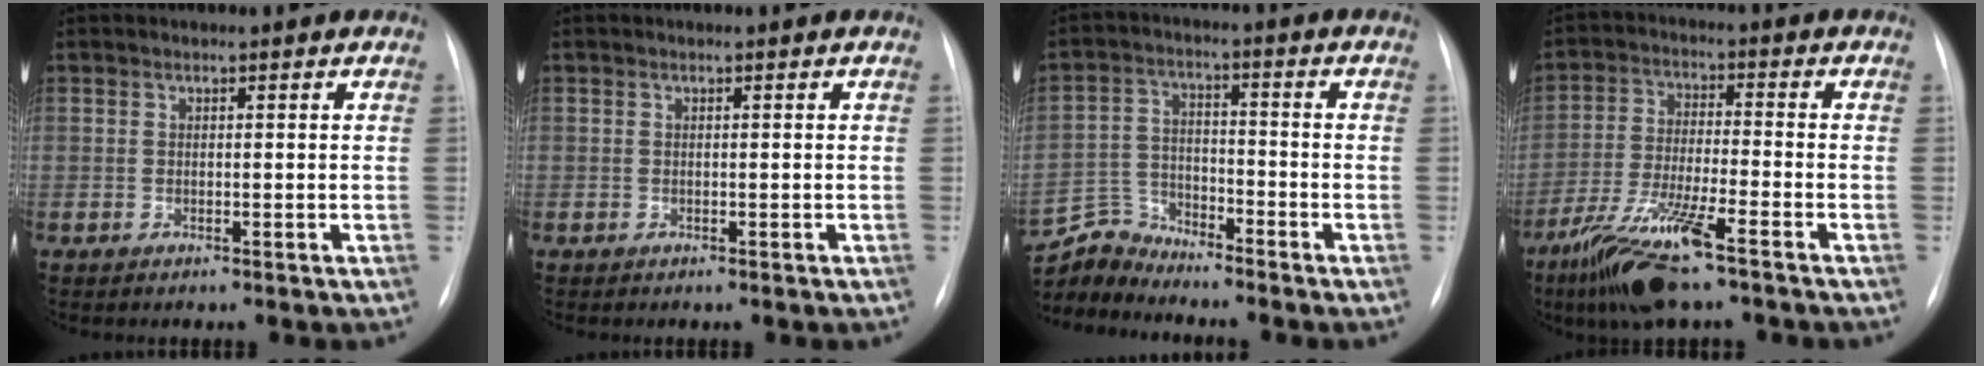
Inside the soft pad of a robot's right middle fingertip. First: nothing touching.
{"total": 0.0}
{"total": 6.7, "force": [-6.6, 0.4, -1.0], "torque": [0.014, 0.008, -0.128]}
{"total": 11.6, "force": [-7.4, 1.0, 8.8], "torque": [-0.183, -0.028, -0.138]}